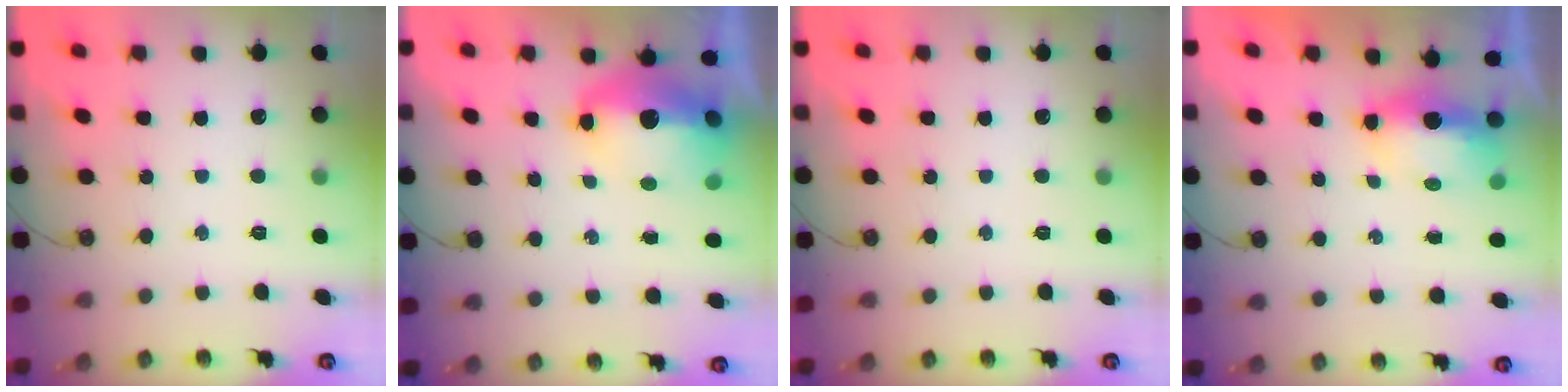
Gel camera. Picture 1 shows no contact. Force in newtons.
{"total": 13.7, "press": 13.6, "slide": 1.7}
{"total": 0.0}
{"total": 5.9, "press": 5.8, "slide": 0.5}